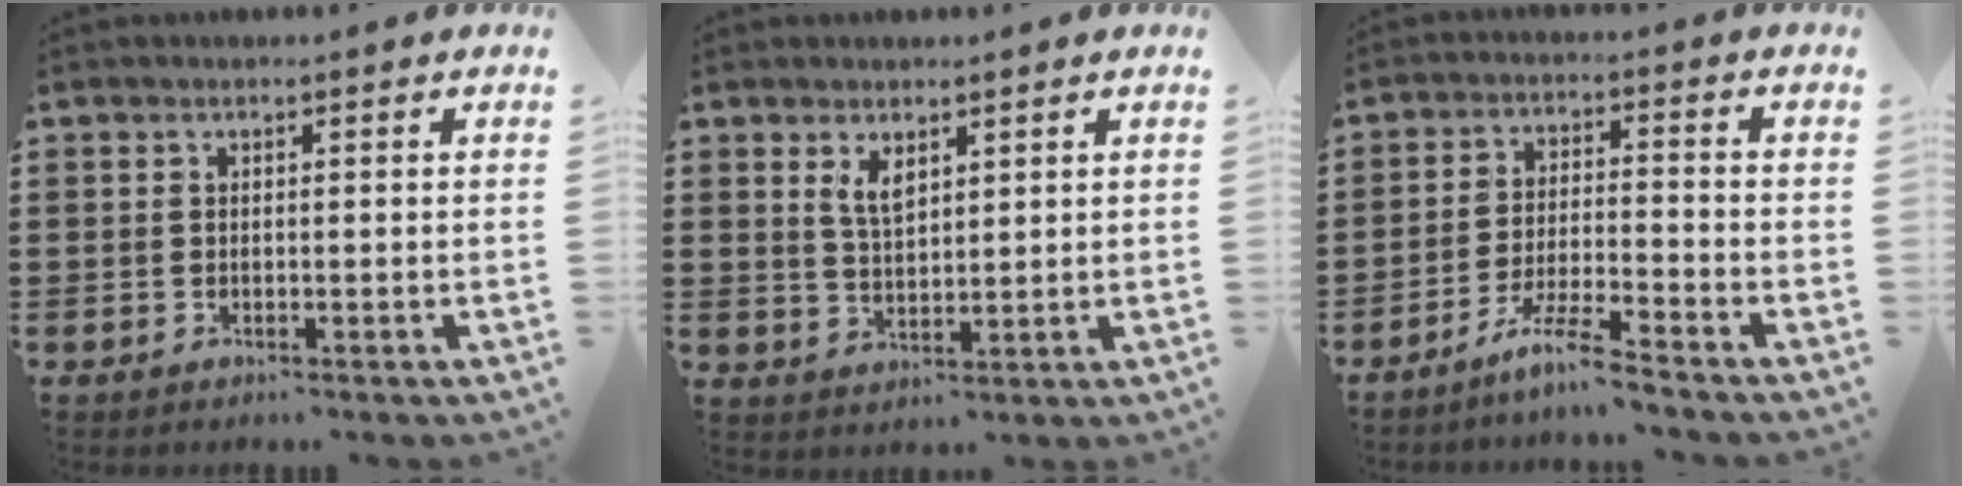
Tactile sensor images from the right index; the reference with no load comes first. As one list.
[{"total": 3.4, "force": [2.0, 1.5, 2.2], "torque": [-0.048, 0.004, 0.037]}, {"total": 6.1, "force": [-5.4, -0.5, 2.9], "torque": [-0.069, -0.014, -0.106]}]